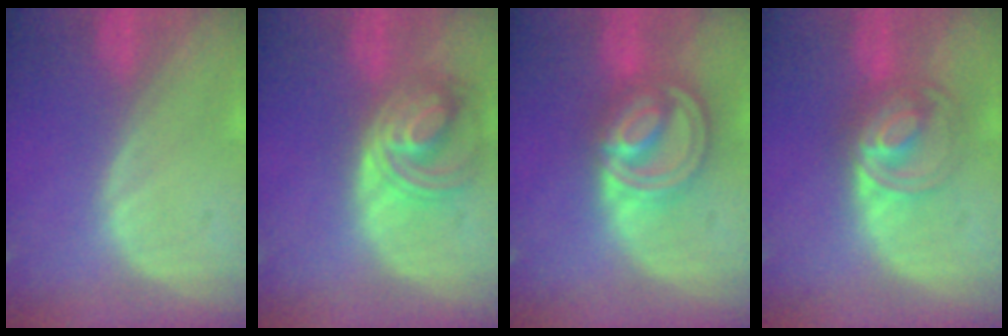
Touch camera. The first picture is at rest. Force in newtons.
{"total": 6.4, "press": 6.3, "slide": 0.7}
{"total": 8.7, "press": 7.3, "slide": 4.6}
{"total": 6.8, "press": 5.9, "slide": 3.3}